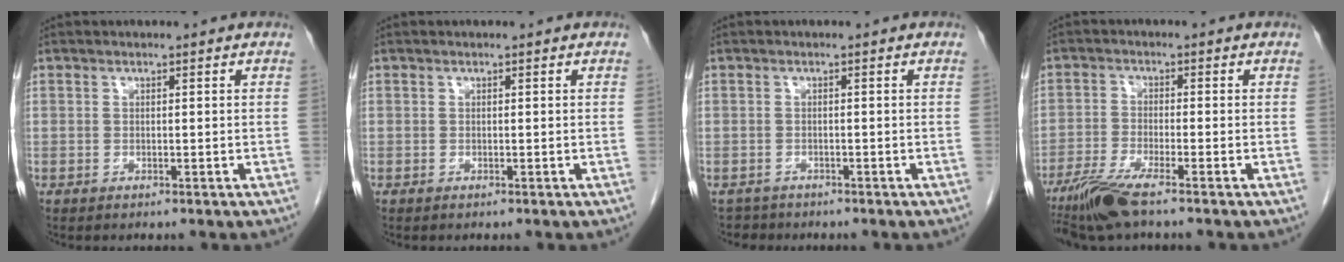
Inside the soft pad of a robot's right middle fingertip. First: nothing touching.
{"total": 0.0}
{"total": 1.9, "force": [-1.7, 0.7, -0.5], "torque": [0.000, -0.003, -0.030]}
{"total": 6.5, "force": [-4.8, 0.0, 4.4], "torque": [-0.092, -0.021, -0.096]}